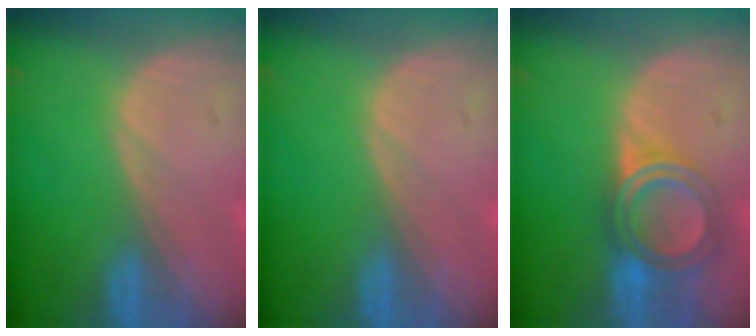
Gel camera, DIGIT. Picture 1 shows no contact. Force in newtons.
{"total": 0.0}
{"total": 5.9, "press": 5.6, "slide": 1.6}